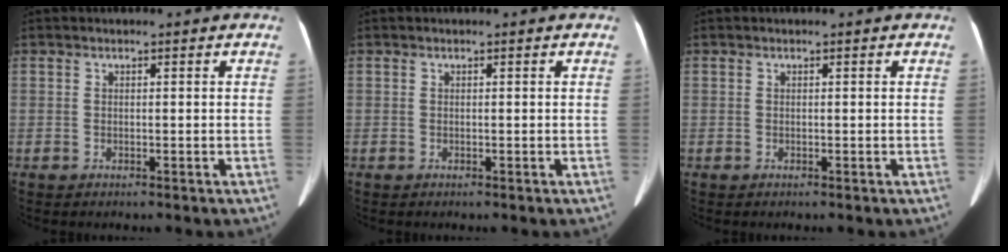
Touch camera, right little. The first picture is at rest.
{"total": 0.0}
{"total": 0.0}